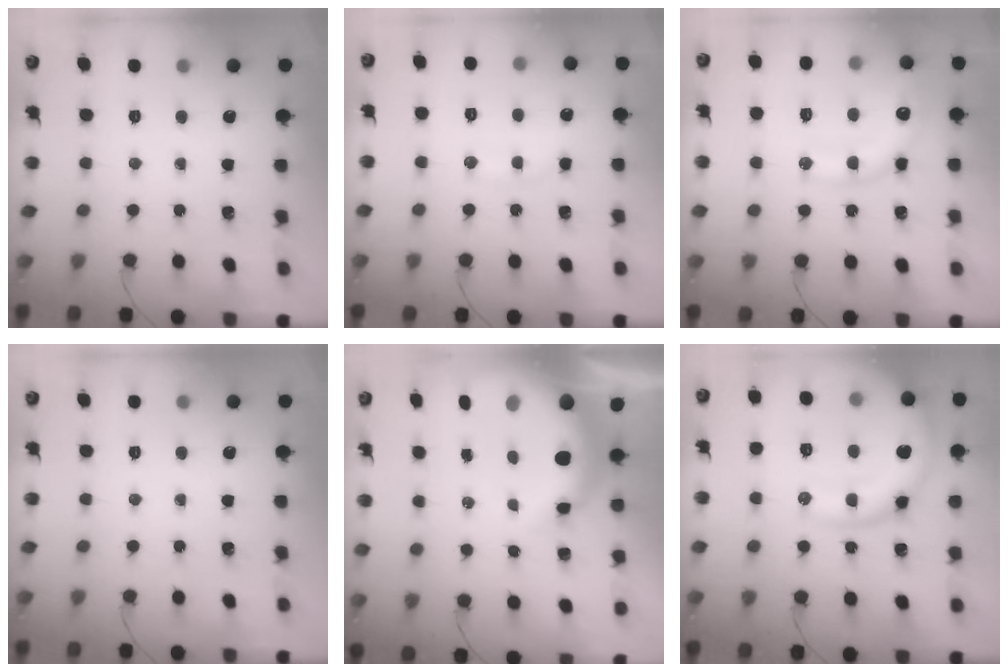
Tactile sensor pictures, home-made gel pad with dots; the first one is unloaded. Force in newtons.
{"total": 8.4, "press": 8.4, "slide": 1.0}
{"total": 14.6, "press": 14.4, "slide": 2.2}
{"total": 0.0}
{"total": 11.6, "press": 11.3, "slide": 2.7}
{"total": 16.3, "press": 16.2, "slide": 1.7}